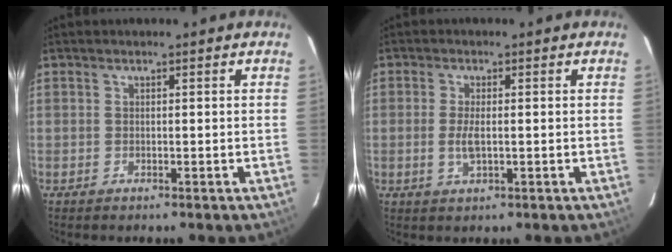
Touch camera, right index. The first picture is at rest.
{"total": 3.4, "force": [-0.5, 1.1, 3.1], "torque": [-0.062, -0.004, -0.008]}